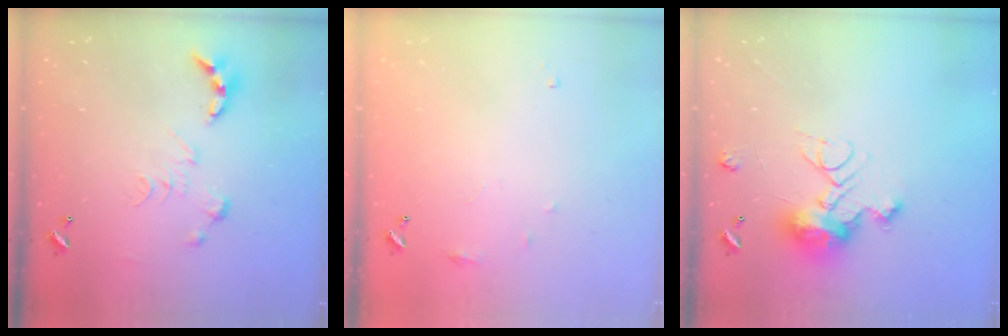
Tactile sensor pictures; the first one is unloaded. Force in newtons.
{"total": 6.7, "press": 6.6, "slide": 0.9}
{"total": 18.1, "press": 18.1, "slide": 0.6}